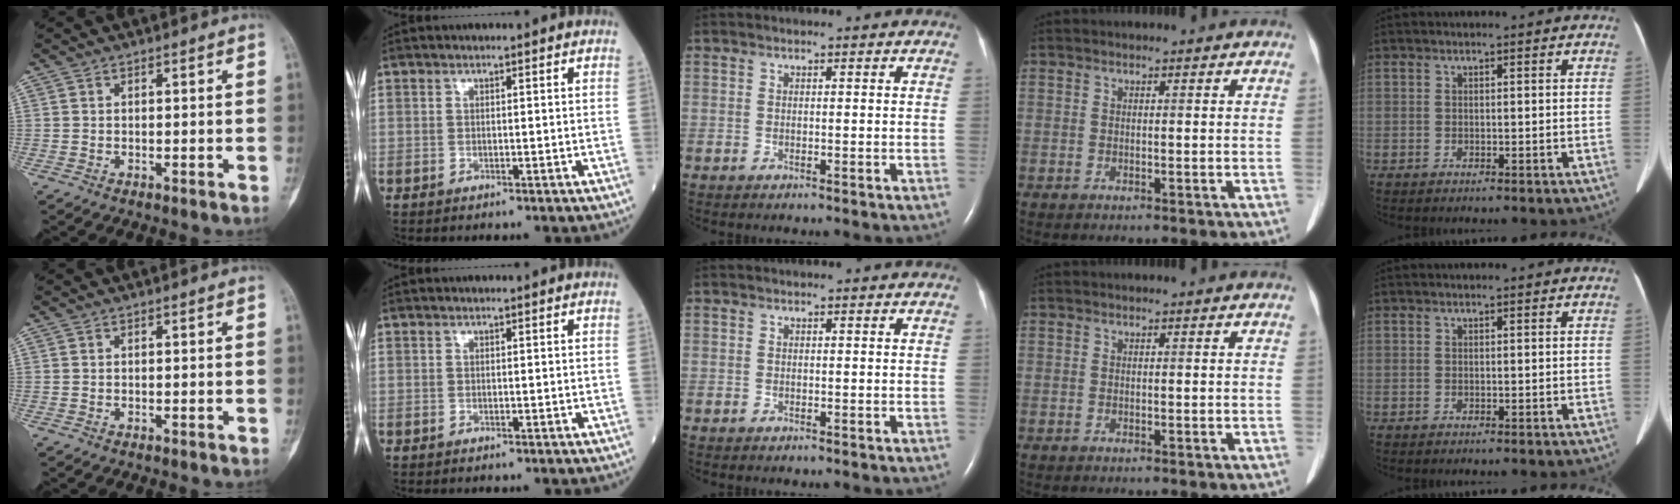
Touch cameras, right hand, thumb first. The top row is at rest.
{}